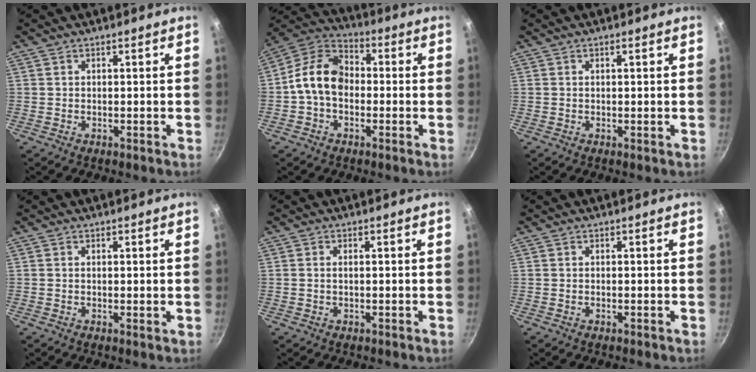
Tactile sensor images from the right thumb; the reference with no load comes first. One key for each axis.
{"total": 11.3, "fx": -1.1, "fy": 8.2, "fz": 7.7, "tx": -0.112, "ty": 0.038, "tz": -0.043}
{"total": 0.7, "fx": 0.3, "fy": 0.1, "fz": 0.7, "tx": -0.012, "ty": 0.000, "tz": 0.004}
{"total": 0.7, "fx": 0.1, "fy": 0.1, "fz": 0.6, "tx": -0.011, "ty": -0.003, "tz": 0.000}
{"total": 0.9, "fx": 0.0, "fy": 0.3, "fz": 0.9, "tx": -0.023, "ty": 0.004, "tz": -0.003}
{"total": 0.0}